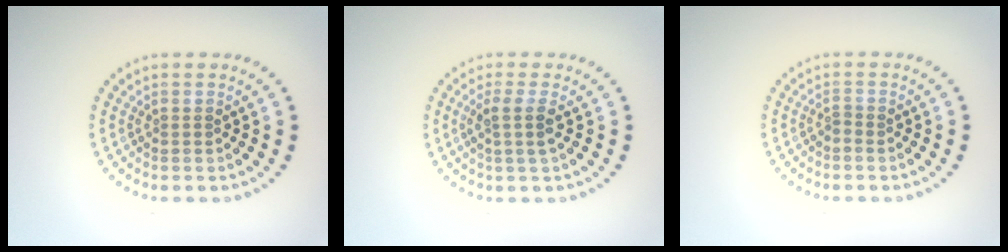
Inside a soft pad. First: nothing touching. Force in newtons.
{"total": 2.0, "press": 1.6, "slide": 1.2}
{"total": 0.6, "press": 0.2, "slide": 0.6}